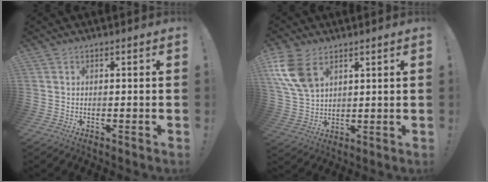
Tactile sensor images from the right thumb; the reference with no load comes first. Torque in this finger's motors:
{"motor_torque": [0.21, 0.43, 0.96, 0.40, 0.38]}